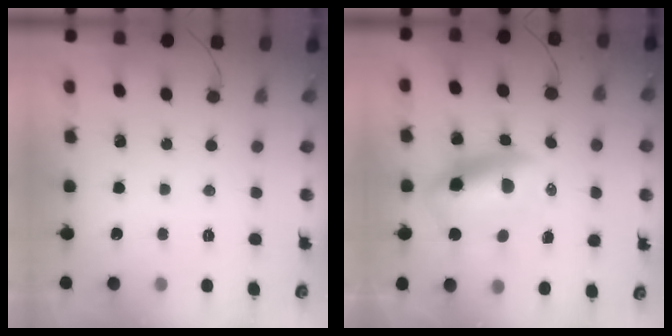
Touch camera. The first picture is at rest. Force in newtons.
{"total": 9.7, "press": 9.4, "slide": 2.6}